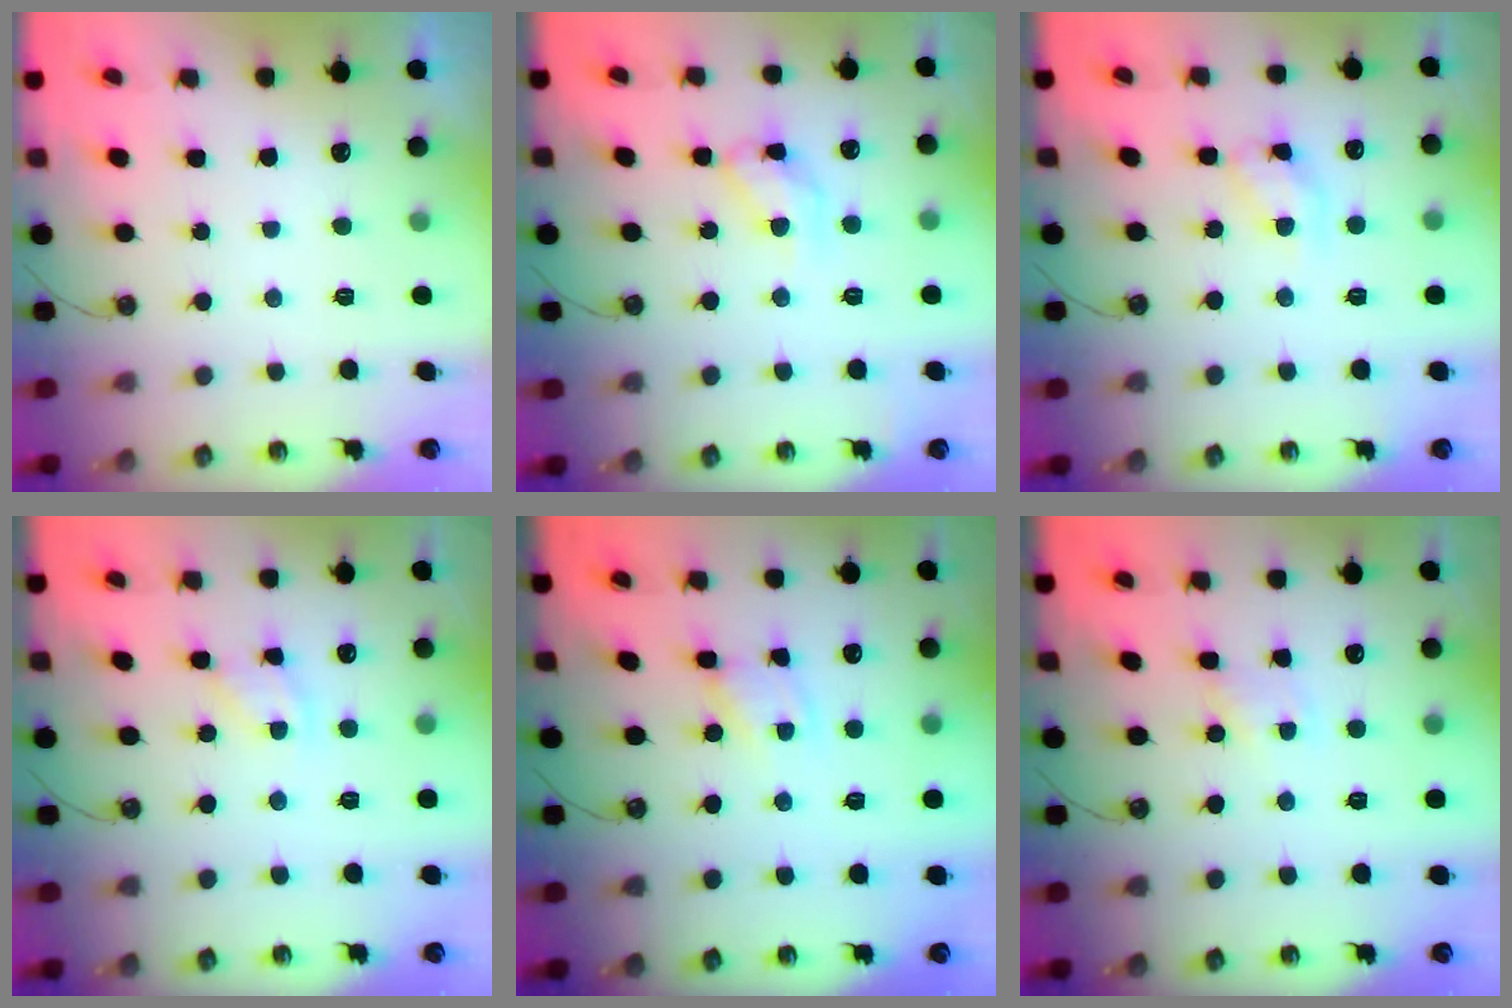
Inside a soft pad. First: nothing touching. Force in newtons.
{"total": 11.6, "press": 11.6, "slide": 0.1}
{"total": 8.7, "press": 8.7, "slide": 0.3}
{"total": 4.0, "press": 4.0, "slide": 0.3}
{"total": 2.5, "press": 2.5, "slide": 0.1}
{"total": 2.2, "press": 2.2, "slide": 0.3}